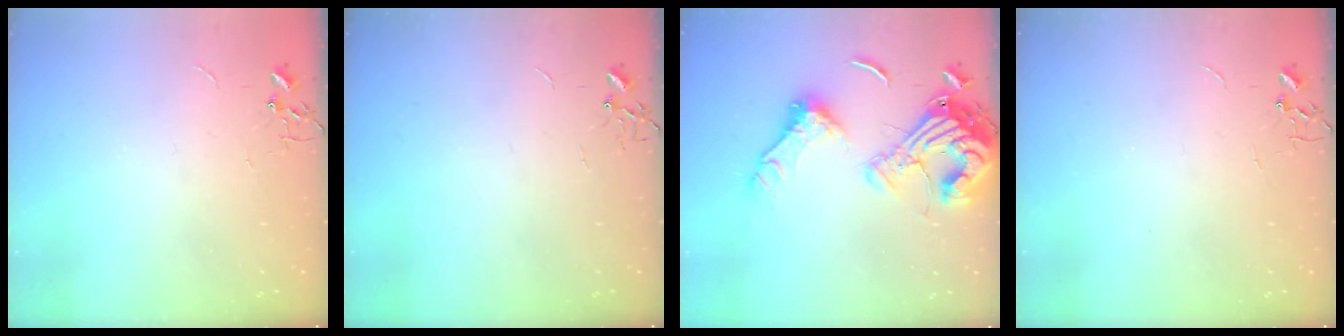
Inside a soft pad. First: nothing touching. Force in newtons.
{"total": 0.0}
{"total": 18.8, "press": 18.7, "slide": 2.1}
{"total": 0.0}